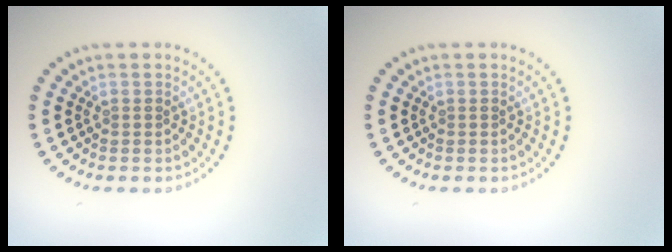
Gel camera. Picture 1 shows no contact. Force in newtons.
{"total": 0.0}